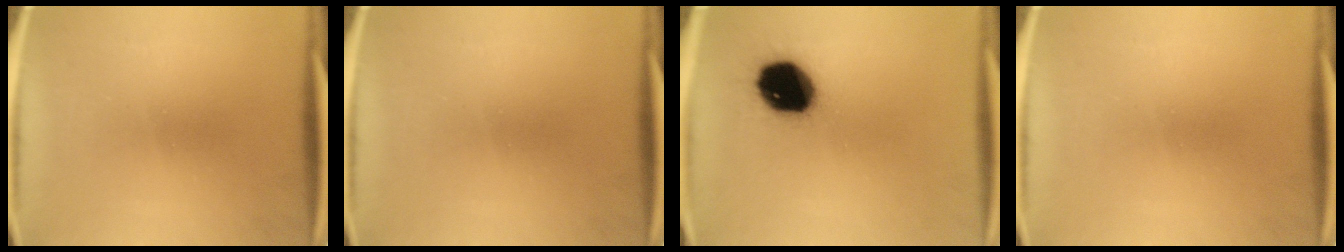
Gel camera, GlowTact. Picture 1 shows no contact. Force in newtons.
{"total": 0.0}
{"total": 16.3}
{"total": 0.0}